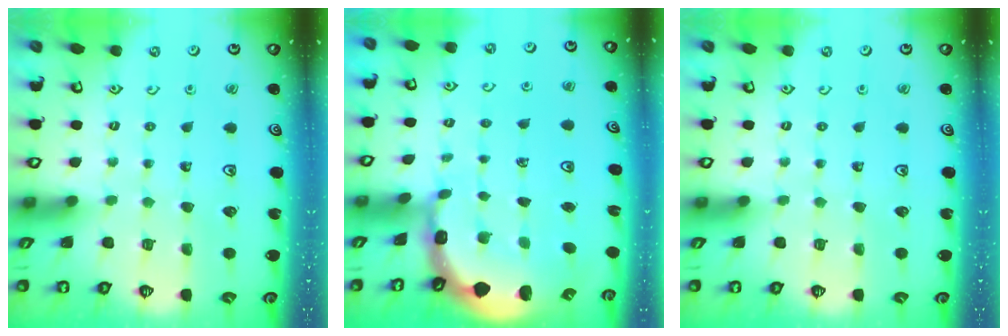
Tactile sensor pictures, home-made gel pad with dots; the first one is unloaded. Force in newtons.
{"total": 2.5, "press": 2.4, "slide": 0.9}
{"total": 0.0}